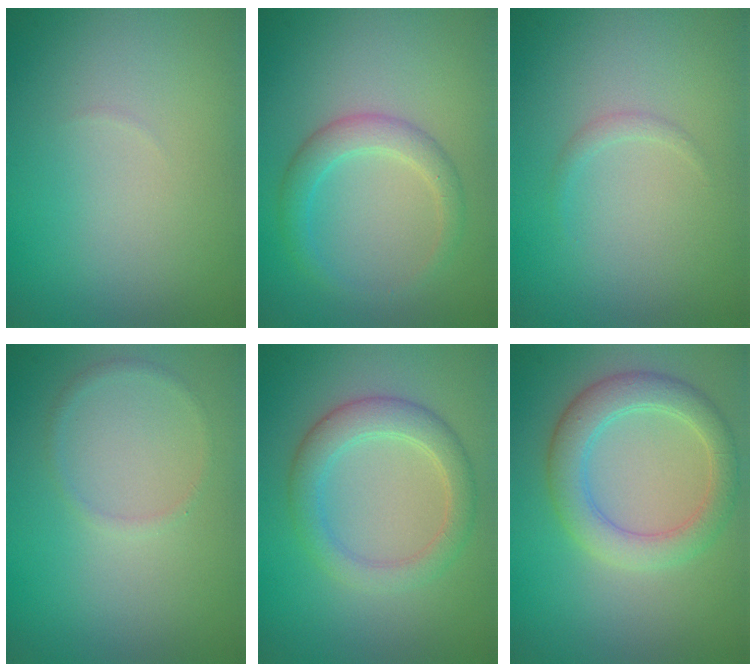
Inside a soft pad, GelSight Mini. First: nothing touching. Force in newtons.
{"total": 2.6, "press": 2.6, "slide": 0.1}
{"total": 0.7, "press": 0.7, "slide": 0.0}
{"total": 0.8, "press": 0.8, "slide": 0.1}
{"total": 3.5, "press": 3.5, "slide": 0.0}
{"total": 4.1, "press": 4.1, "slide": 0.2}